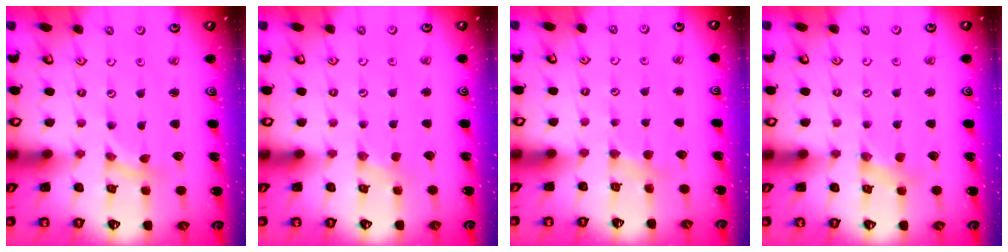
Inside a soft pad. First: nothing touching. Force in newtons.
{"total": 0.0}
{"total": 3.5, "press": 3.5, "slide": 0.5}
{"total": 1.5, "press": 1.5, "slide": 0.3}